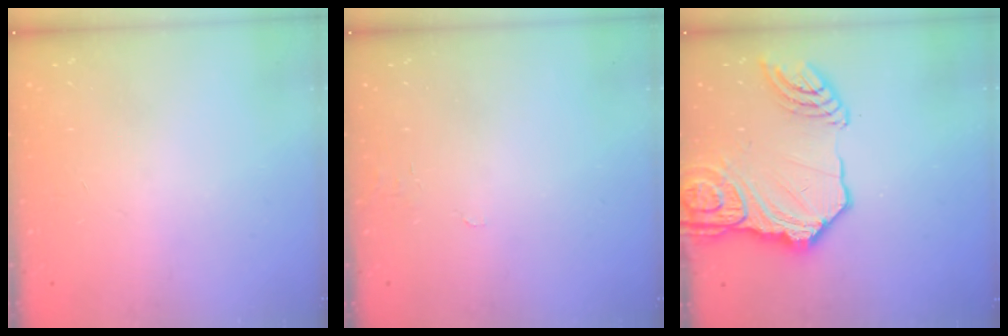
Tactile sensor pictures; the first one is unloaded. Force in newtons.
{"total": 4.3, "press": 4.3, "slide": 0.3}
{"total": 21.1, "press": 21.0, "slide": 2.4}